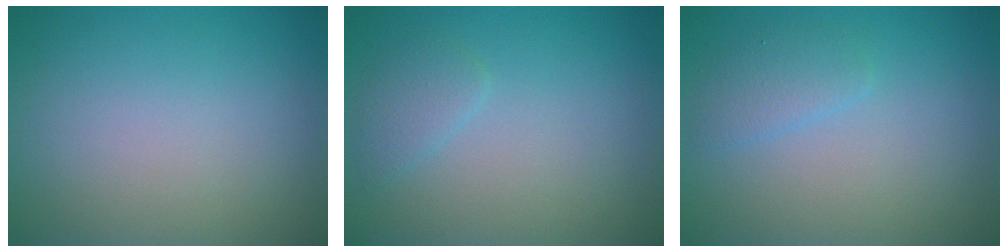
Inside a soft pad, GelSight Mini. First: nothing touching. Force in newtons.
{"total": 1.4, "press": 1.4, "slide": 0.1}
{"total": 1.6, "press": 1.6, "slide": 0.0}